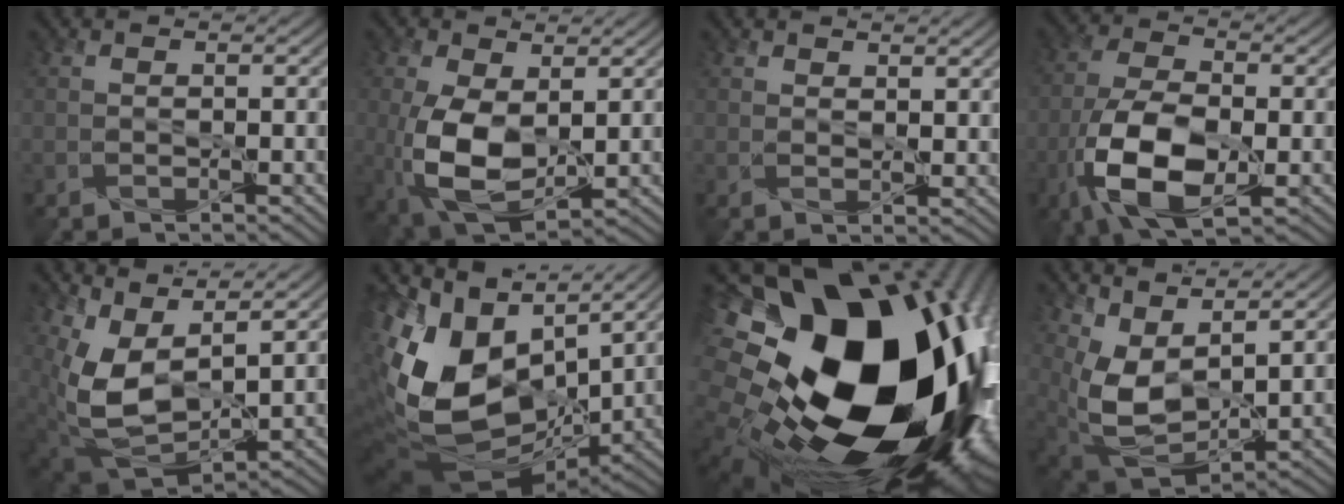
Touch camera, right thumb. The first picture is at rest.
{"total": 10.5, "force": [0.2, 5.8, 8.7], "torque": [-0.211, 0.000, 0.007]}
{"total": 2.4, "force": [1.9, 1.1, 1.0], "torque": [-0.021, -0.001, 0.038]}
{"total": 12.1, "force": [-4.1, 5.8, 9.7], "torque": [-0.218, -0.011, -0.086]}
{"total": 9.8, "force": [4.2, 4.8, 7.4], "torque": [-0.179, 0.000, 0.085]}
{"total": 17.9, "force": [2.6, 11.4, 13.5], "torque": [-0.306, -0.010, 0.064]}
{"total": 24.2, "force": [1.0, 17.3, 16.8], "torque": [-0.282, -0.079, 0.024]}
{"total": 9.1, "force": [4.5, 4.5, 6.5], "torque": [-0.166, 0.001, 0.091]}